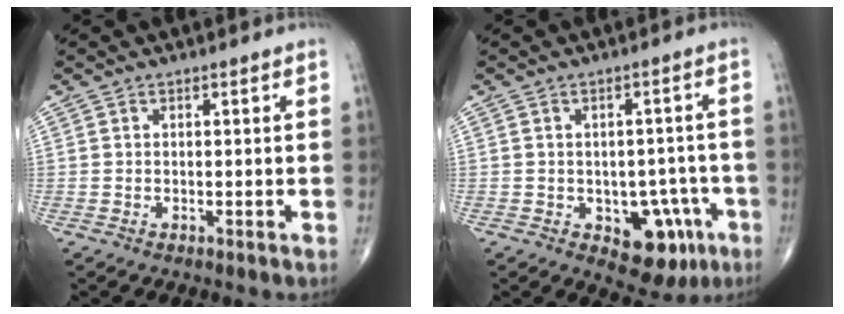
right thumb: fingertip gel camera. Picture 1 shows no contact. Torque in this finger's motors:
{"motor_torque": [-0.07, 0.19, 0.04, -0.19, 0.14]}